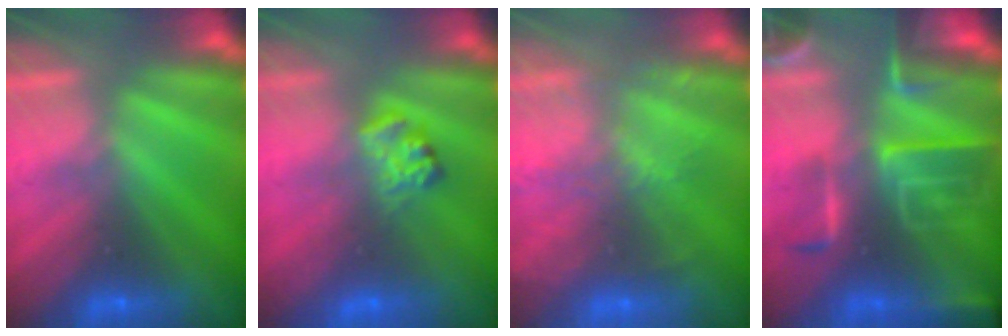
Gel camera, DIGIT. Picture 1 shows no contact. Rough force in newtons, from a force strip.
{"total": 2.3}
{"total": 5.7}
{"total": 8.7}